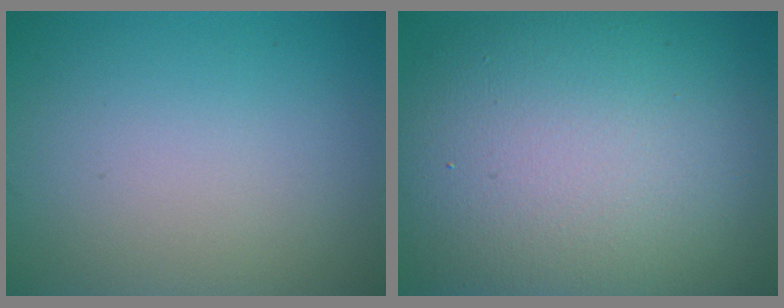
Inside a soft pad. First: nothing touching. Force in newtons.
{"total": 15.8, "press": 15.8, "slide": 0.6}